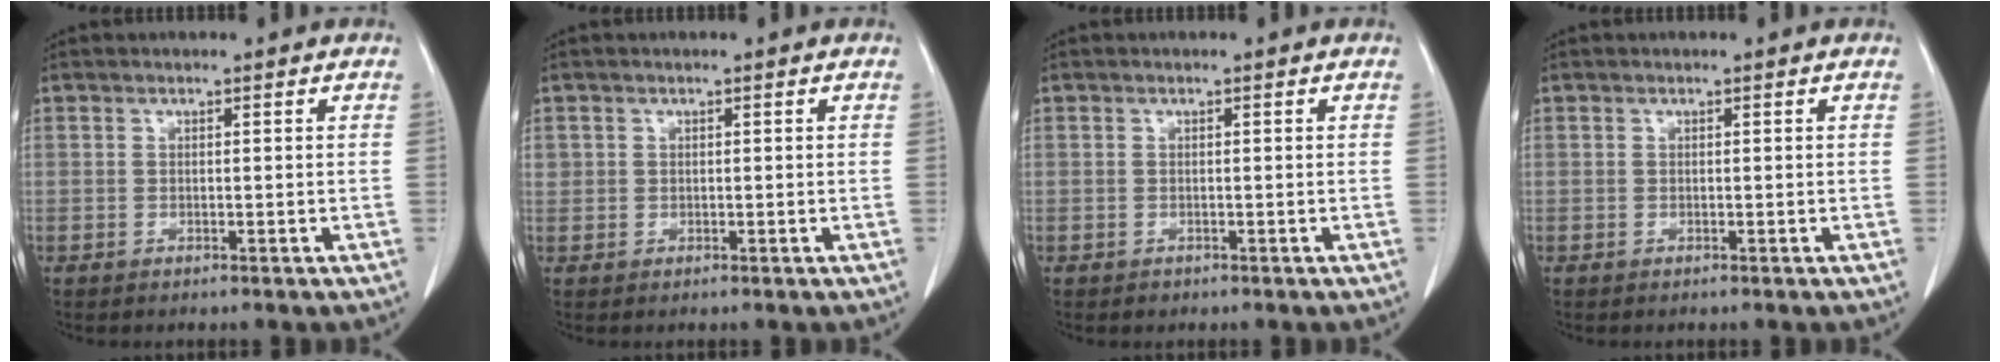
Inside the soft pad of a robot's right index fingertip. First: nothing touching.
{"total": 1.1, "force": [0.4, 1.1, 0.1], "torque": [0.011, 0.003, 0.003]}
{"total": 0.5, "force": [-0.3, 0.4, 0.1], "torque": [-0.004, 0.002, -0.004]}
{"total": 0.0}